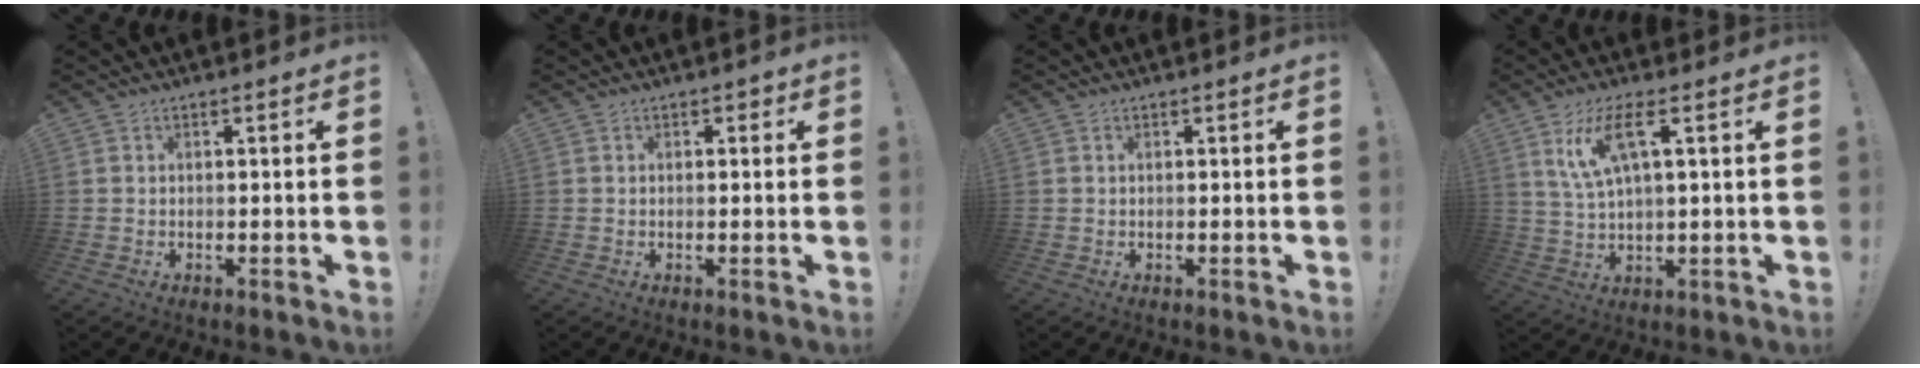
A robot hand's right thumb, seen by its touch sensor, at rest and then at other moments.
{"total": 0.9, "force": [0.1, 0.8, 0.3], "torque": [0.010, -0.002, -0.002]}
{"total": 0.0}
{"total": 9.9, "force": [4.2, 2.6, 8.6], "torque": [-0.158, -0.006, 0.076]}